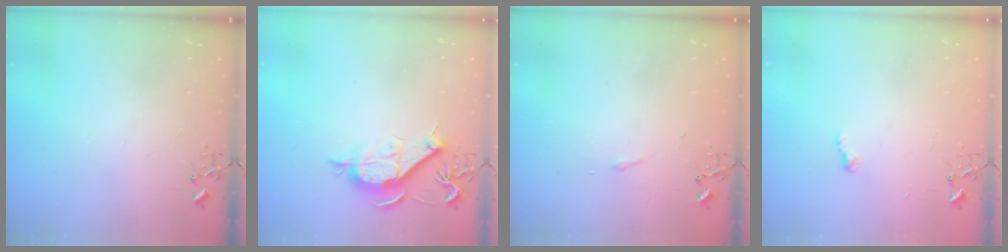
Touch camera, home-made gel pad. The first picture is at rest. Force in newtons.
{"total": 10.6, "press": 10.6, "slide": 0.8}
{"total": 2.9, "press": 2.9, "slide": 0.5}
{"total": 5.9, "press": 5.9, "slide": 0.4}